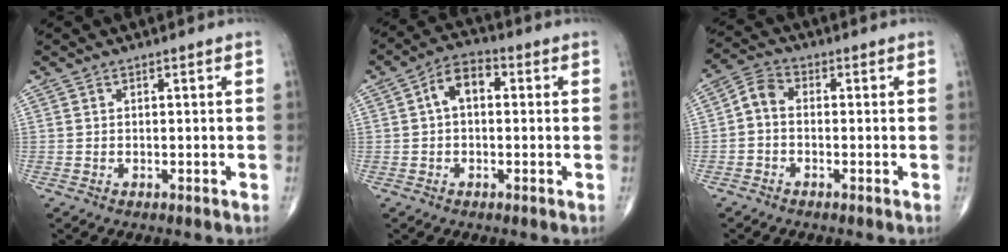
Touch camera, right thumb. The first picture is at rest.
{"total": 6.5, "force": [0.7, 4.0, 5.0], "torque": [-0.076, 0.023, 0.001]}
{"total": 4.3, "force": [-0.7, 3.0, 3.1], "torque": [-0.053, 0.018, -0.029]}